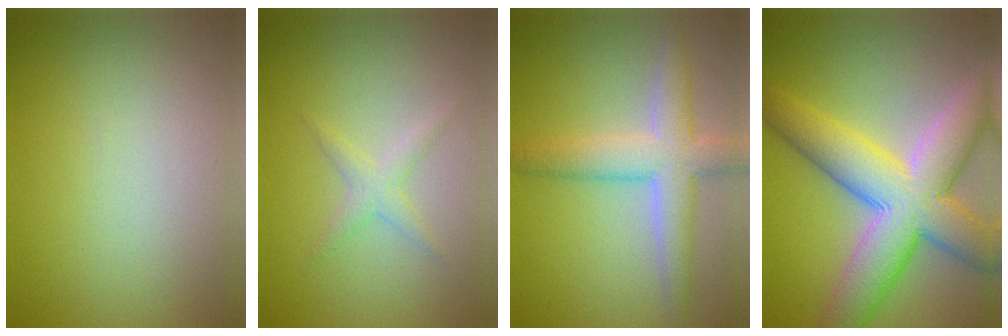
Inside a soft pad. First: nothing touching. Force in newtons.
{"total": 1.6, "press": 1.6, "slide": 0.0}
{"total": 5.2, "press": 5.1, "slide": 0.3}
{"total": 10.6, "press": 10.6, "slide": 0.8}